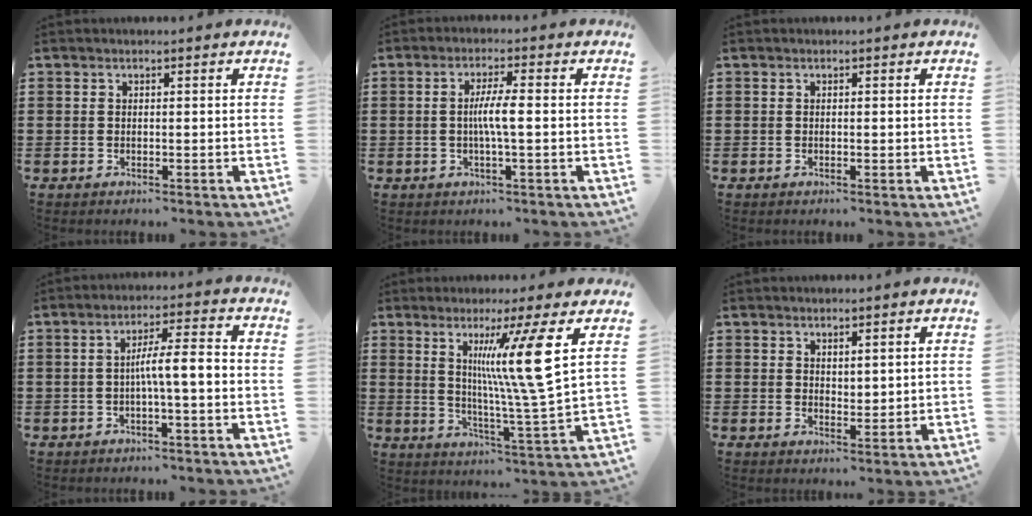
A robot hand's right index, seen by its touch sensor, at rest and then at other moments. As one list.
[{"total": 4.2, "force": [-0.3, 0.3, 4.2], "torque": [-0.082, -0.006, -0.011]}, {"total": 0.0}, {"total": 5.2, "force": [-0.9, 0.6, 5.1], "torque": [-0.093, 0.004, -0.020]}, {"total": 13.2, "force": [4.5, -0.8, 12.3], "torque": [-0.216, -0.014, 0.059]}, {"total": 1.7, "force": [1.5, 0.8, 0.3], "torque": [-0.007, 0.006, 0.029]}]